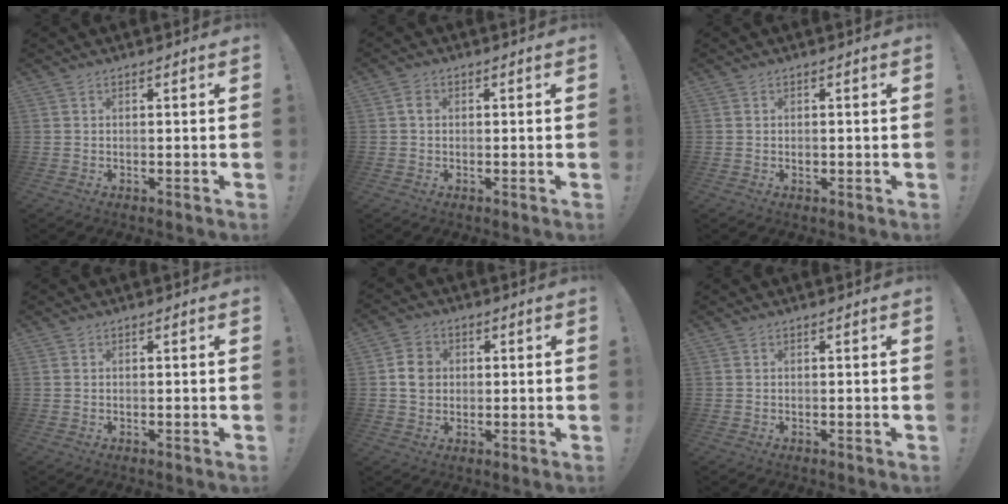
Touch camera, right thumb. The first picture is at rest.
{"total": 2.0, "force": [-0.1, 1.7, 1.0], "torque": [-0.013, 0.005, -0.004]}
{"total": 0.9, "force": [-0.3, 0.7, 0.4], "torque": [-0.005, 0.000, -0.006]}
{"total": 0.0}
{"total": 6.4, "force": [0.7, 5.6, 3.0], "torque": [-0.038, 0.007, 0.015]}
{"total": 0.0}